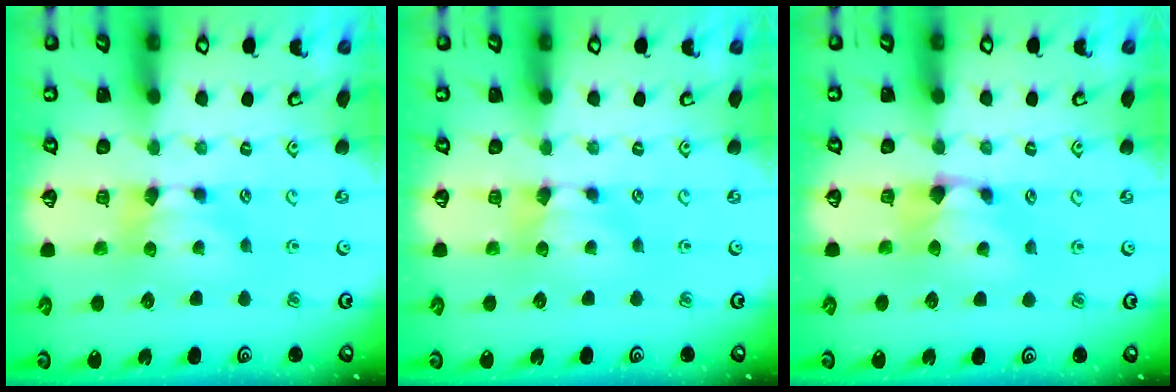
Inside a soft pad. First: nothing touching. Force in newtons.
{"total": 0.0}
{"total": 0.9, "press": 0.2, "slide": 0.9}